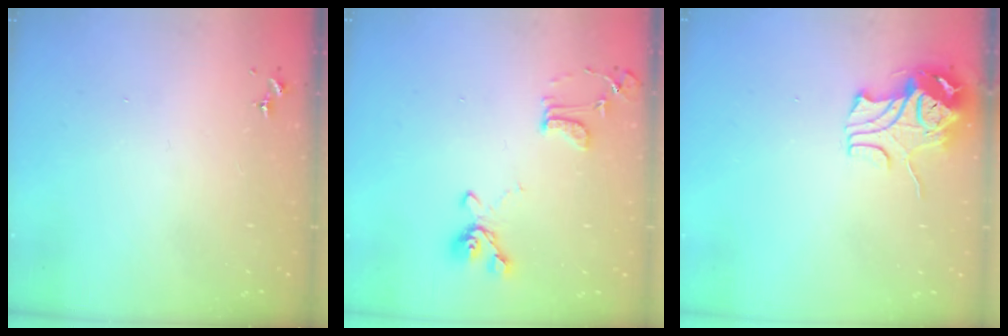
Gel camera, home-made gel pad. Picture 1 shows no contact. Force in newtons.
{"total": 12.8, "press": 12.8, "slide": 0.7}
{"total": 10.6, "press": 10.5, "slide": 1.6}